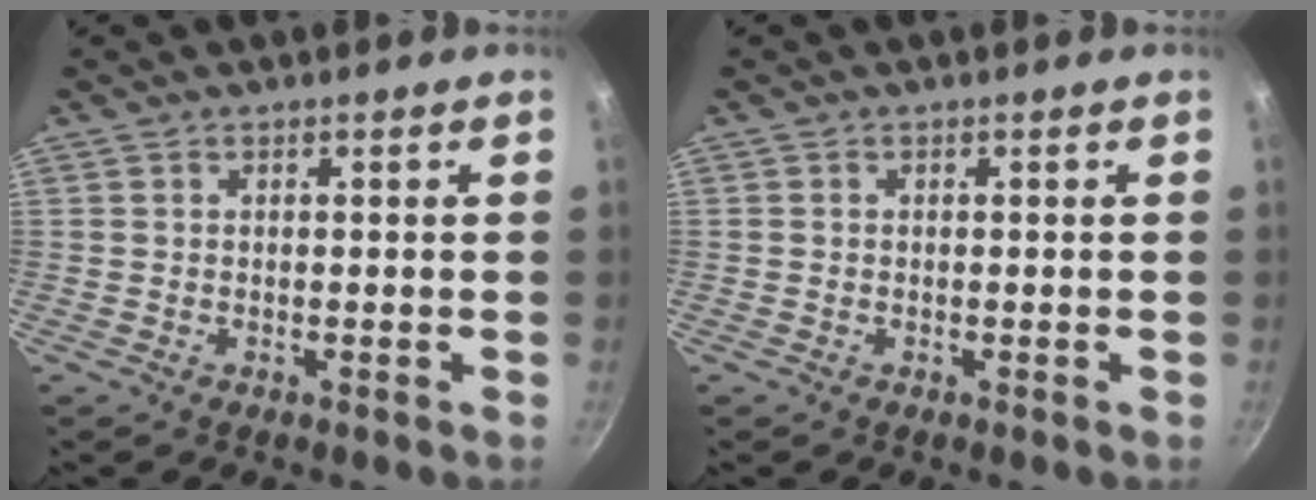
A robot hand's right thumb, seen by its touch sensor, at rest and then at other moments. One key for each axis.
{"total": 0.0}